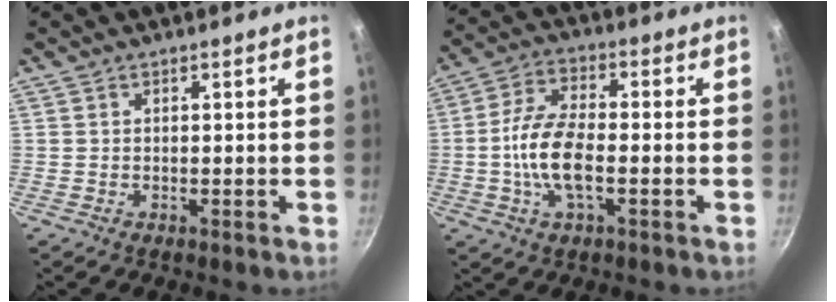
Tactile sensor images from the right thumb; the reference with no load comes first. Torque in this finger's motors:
{"motor_torque": [2.83, 2.17, 1.51, -0.24, 0.42]}